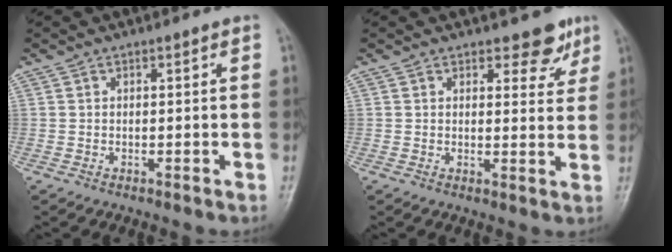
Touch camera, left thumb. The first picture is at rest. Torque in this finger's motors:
{"motor_torque": [0.12, 0.05, -0.17, -0.15, 0.06]}